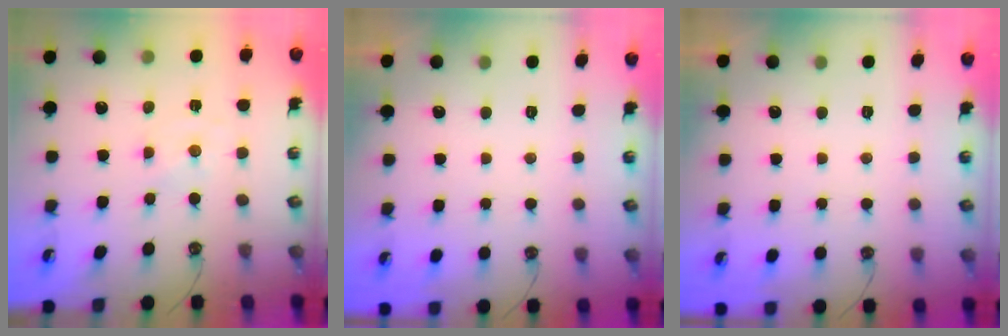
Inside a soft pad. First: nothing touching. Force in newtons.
{"total": 0.0}
{"total": 0.0}